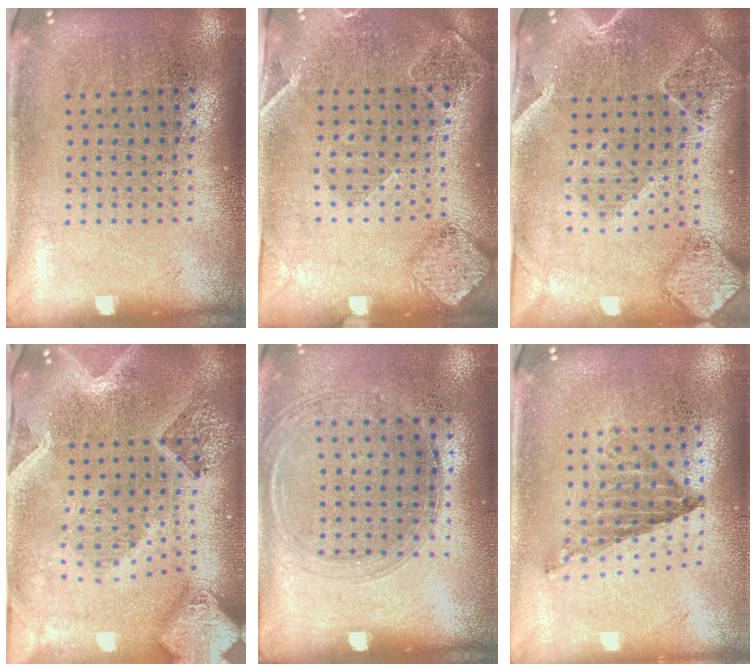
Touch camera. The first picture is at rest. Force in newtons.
{"total": 1.6, "press": 1.6, "slide": 0.3}
{"total": 2.4, "press": 2.2, "slide": 0.9}
{"total": 3.9, "press": 3.1, "slide": 2.5}
{"total": 1.4, "press": 1.3, "slide": 0.5}
{"total": 0.8, "press": 0.8, "slide": 0.1}